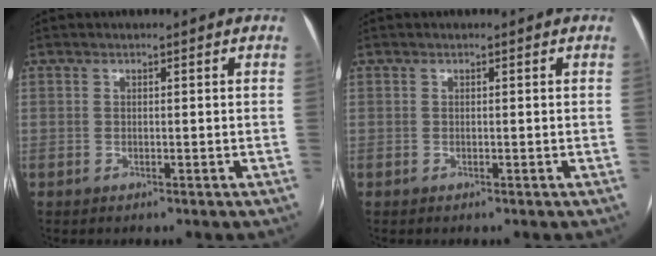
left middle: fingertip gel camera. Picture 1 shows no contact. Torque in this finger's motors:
{"motor_torque": [0.01, 0.01, 0.01, 0.01]}